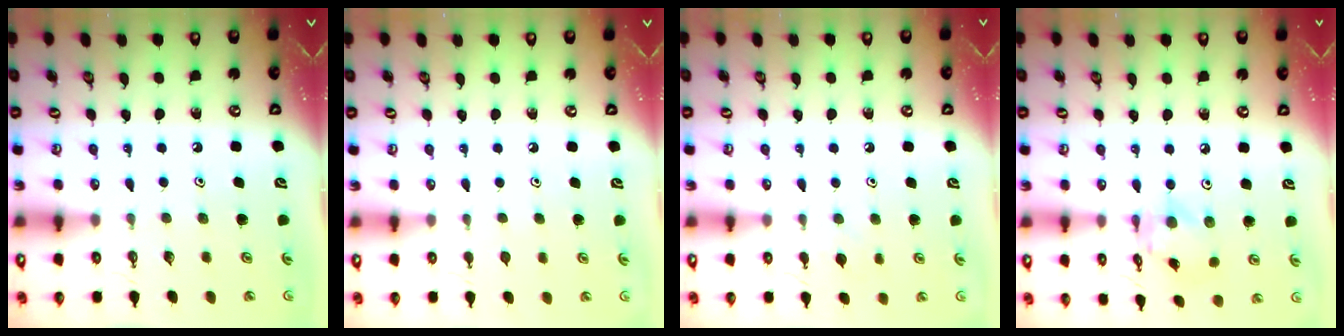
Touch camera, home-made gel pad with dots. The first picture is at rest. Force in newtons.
{"total": 0.6, "press": 0.6, "slide": 0.2}
{"total": 3.2, "press": 3.2, "slide": 0.7}
{"total": 6.6, "press": 6.6, "slide": 0.4}